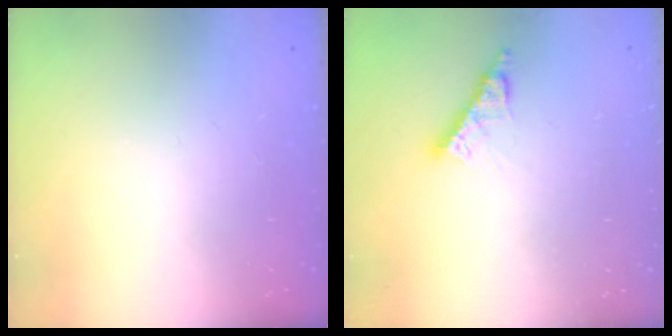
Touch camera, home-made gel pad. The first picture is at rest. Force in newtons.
{"total": 7.5, "press": 7.5, "slide": 0.5}